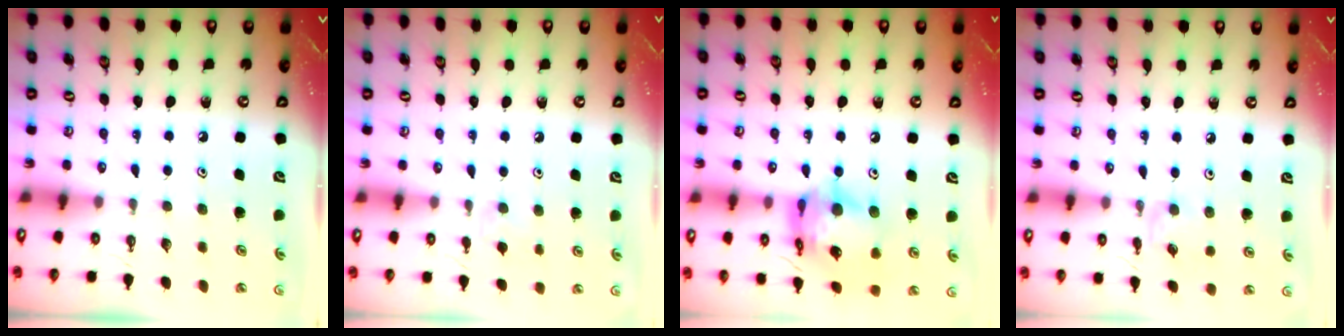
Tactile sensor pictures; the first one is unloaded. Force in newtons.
{"total": 3.8, "press": 3.7, "slide": 0.8}
{"total": 16.0, "press": 15.9, "slide": 1.8}
{"total": 2.0, "press": 1.9, "slide": 0.4}